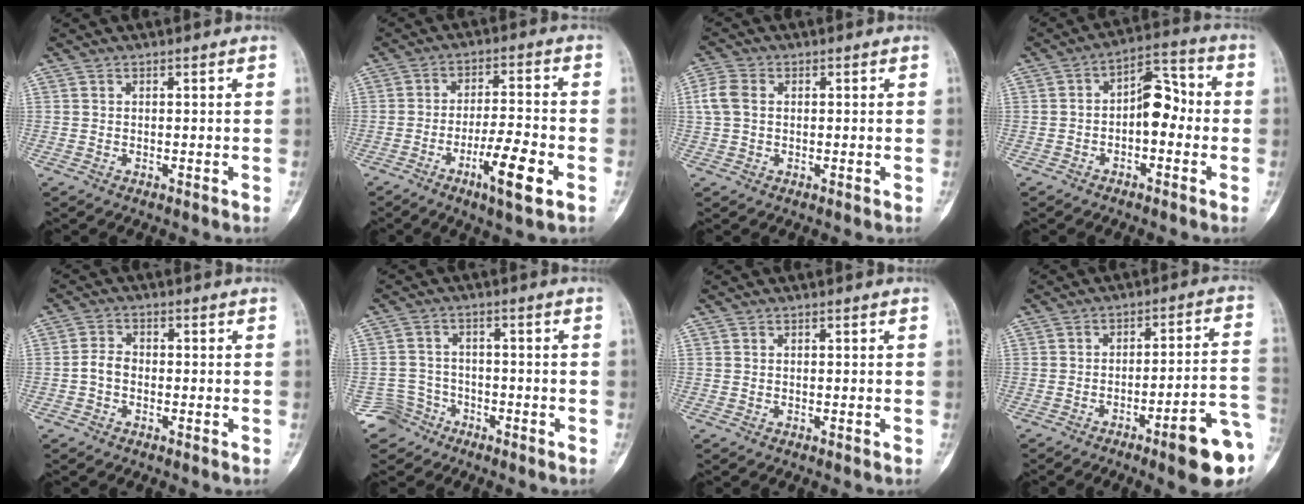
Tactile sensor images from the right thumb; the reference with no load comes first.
{"total": 9.9, "force": [-4.5, 1.7, 8.6], "torque": [-0.152, 0.018, -0.074]}
{"total": 4.4, "force": [0.4, 3.2, 2.9], "torque": [-0.074, 0.013, 0.004]}
{"total": 8.6, "force": [-1.1, 4.9, 7.0], "torque": [-0.082, 0.038, -0.030]}
{"total": 3.1, "force": [-0.9, 2.2, 2.0], "torque": [-0.033, 0.012, -0.024]}
{"total": 5.2, "force": [-3.6, 3.8, -0.6], "torque": [0.035, 0.030, -0.070]}
{"total": 0.0}
{"total": 14.3, "force": [-6.4, 2.1, 12.6], "torque": [-0.133, 0.035, -0.084]}